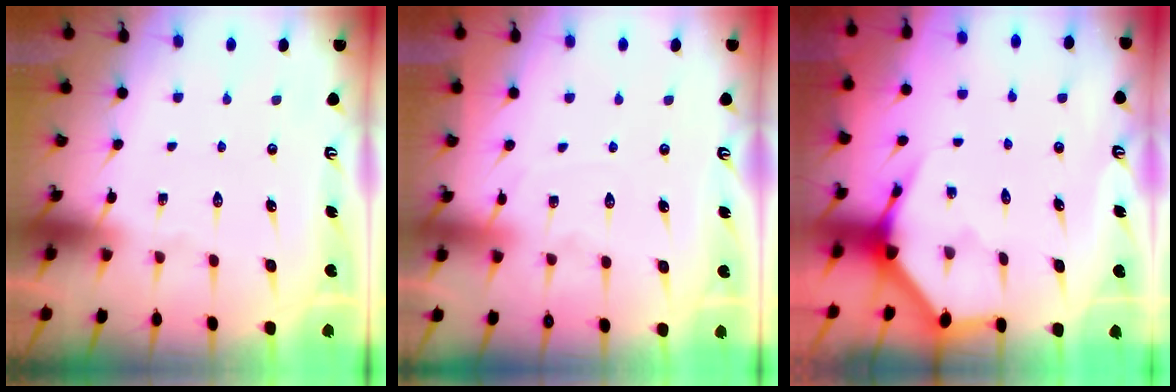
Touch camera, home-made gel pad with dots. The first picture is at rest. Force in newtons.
{"total": 4.8, "press": 4.7, "slide": 0.6}
{"total": 3.7, "press": 3.7, "slide": 0.2}